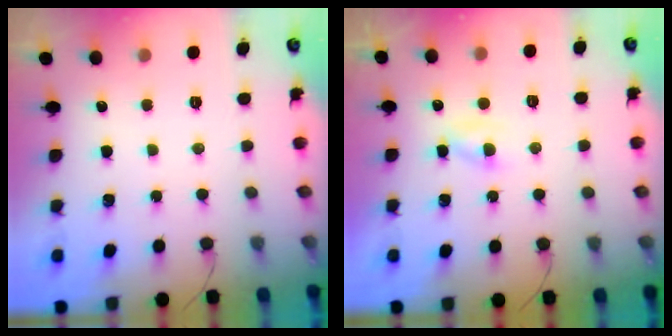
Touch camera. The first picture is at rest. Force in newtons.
{"total": 2.2, "press": 2.2, "slide": 0.5}